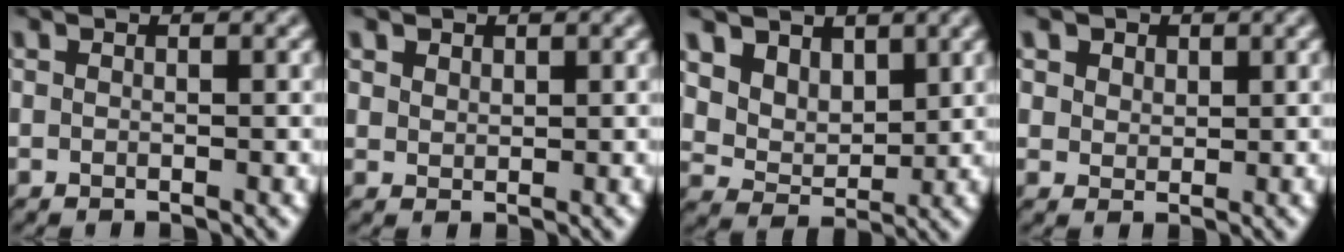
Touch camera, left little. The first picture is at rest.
{"total": 1.5, "force": [1.0, 1.0, 0.5], "torque": [-0.019, -0.004, 0.027]}
{"total": 4.9, "force": [2.9, 3.3, 2.1], "torque": [-0.069, -0.025, 0.072]}
{"total": 3.7, "force": [2.1, 2.6, 1.6], "torque": [-0.052, 0.000, 0.036]}